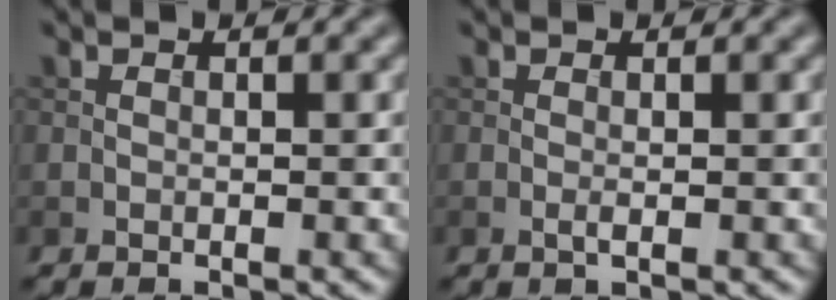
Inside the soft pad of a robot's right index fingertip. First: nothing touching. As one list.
[{"total": 0.7, "force": [-0.2, 0.1, 0.7], "torque": [-0.015, -0.002, -0.004]}]